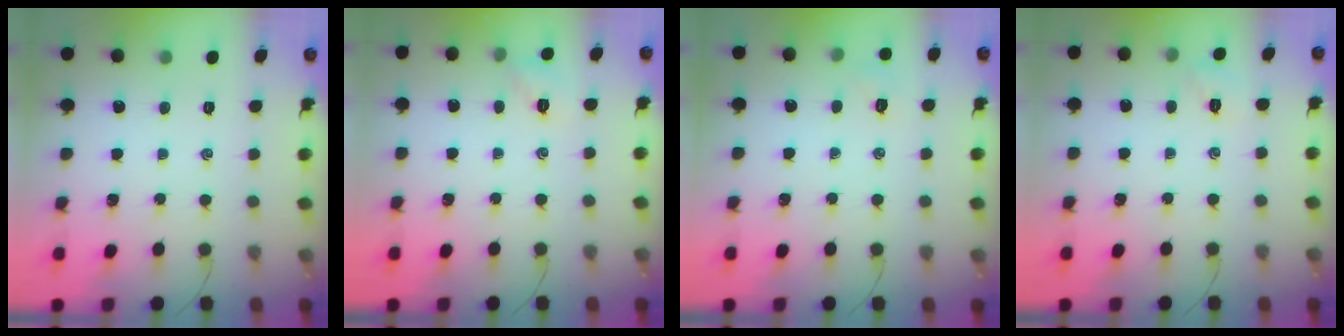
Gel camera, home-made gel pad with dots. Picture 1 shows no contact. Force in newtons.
{"total": 4.1, "press": 4.1, "slide": 0.3}
{"total": 4.8, "press": 4.7, "slide": 0.9}
{"total": 2.1, "press": 2.0, "slide": 0.6}